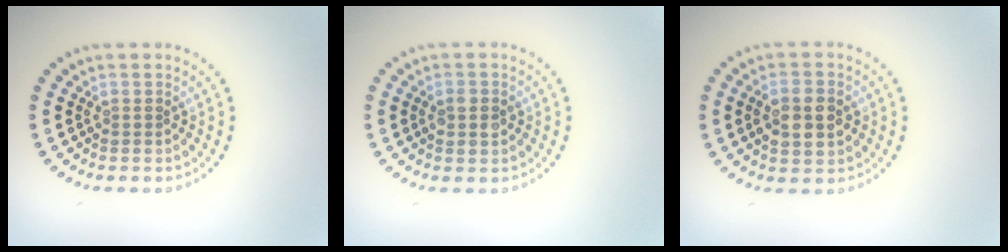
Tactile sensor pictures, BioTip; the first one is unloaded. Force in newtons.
{"total": 2.0, "press": 2.0, "slide": 0.1}
{"total": 3.9, "press": 3.9, "slide": 0.2}